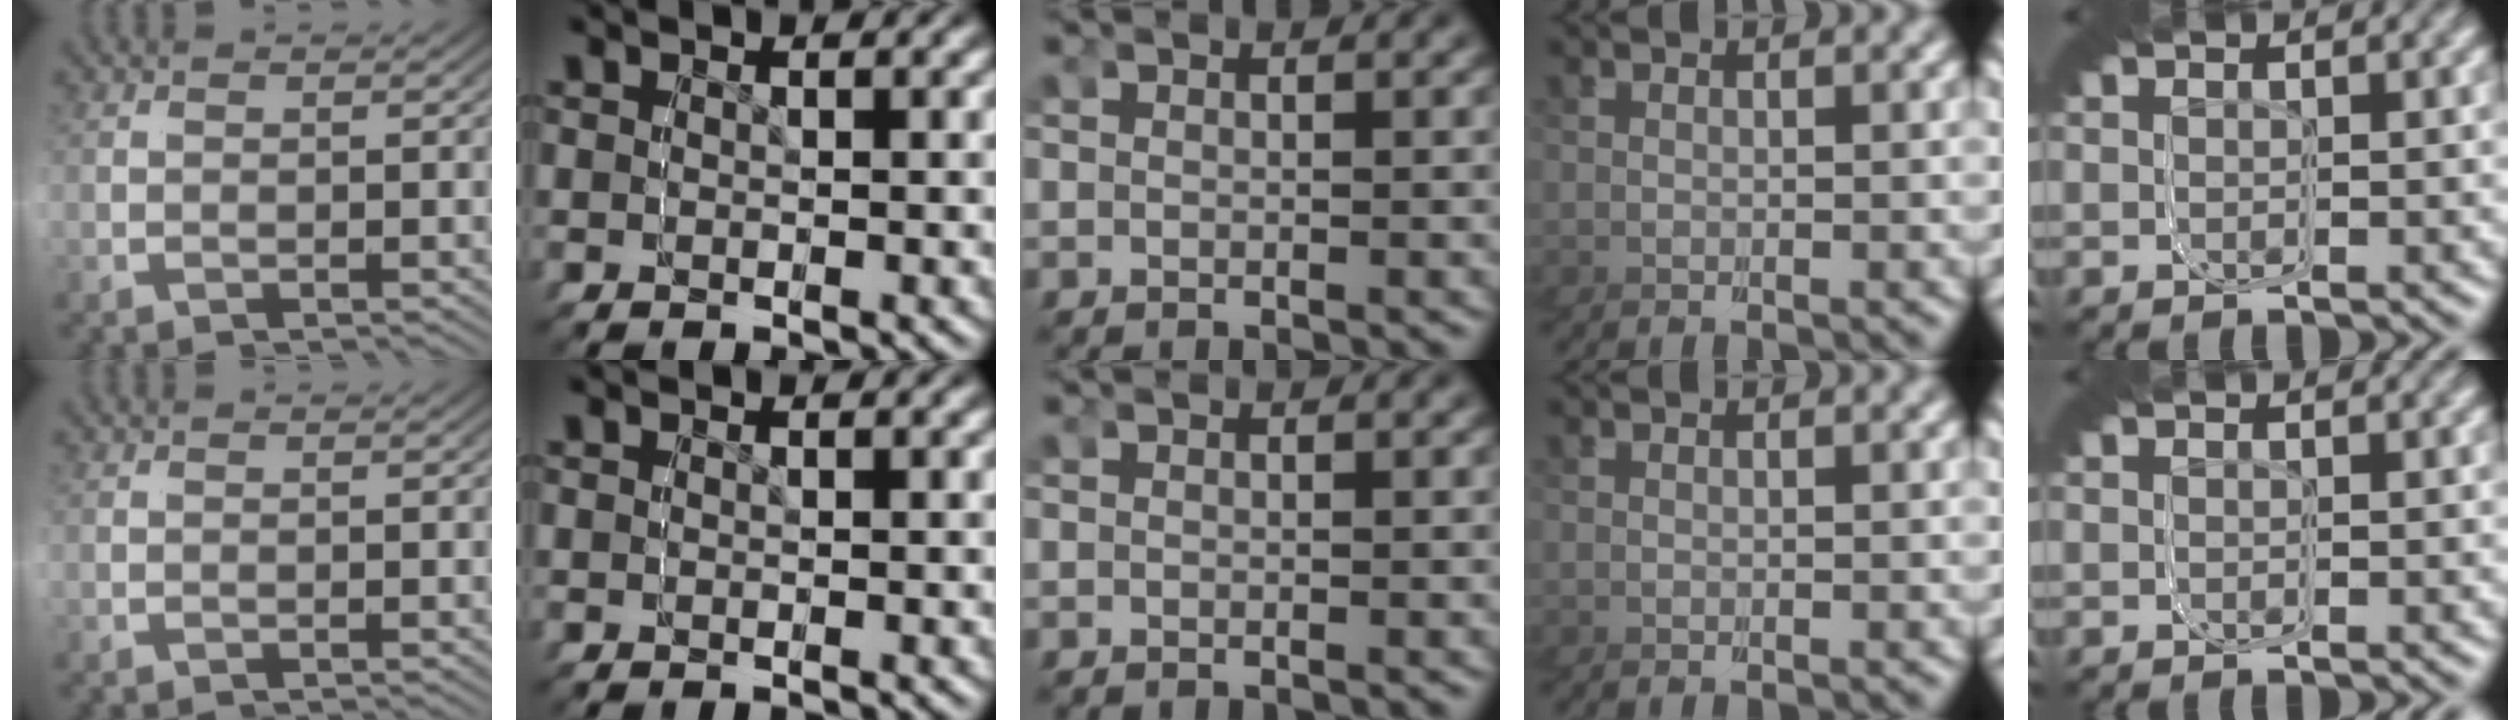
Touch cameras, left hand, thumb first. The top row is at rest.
{}